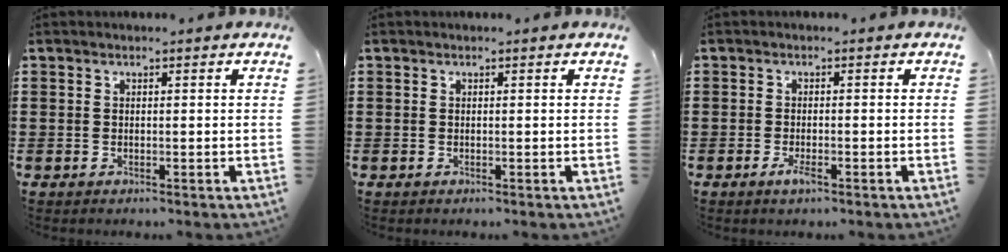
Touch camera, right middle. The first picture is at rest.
{"total": 0.0}
{"total": 2.1, "force": [-1.0, 0.5, 1.8], "torque": [-0.045, -0.006, -0.023]}